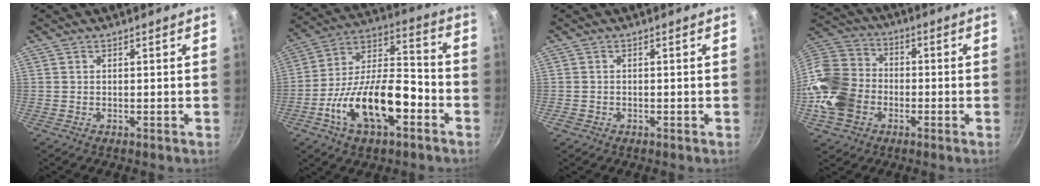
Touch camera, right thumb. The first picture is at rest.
{"total": 19.5, "force": [-7.5, 9.2, 15.5], "torque": [-0.248, 0.052, -0.137]}
{"total": 1.1, "force": [-0.5, 0.8, 0.4], "torque": [-0.008, 0.002, -0.006]}
{"total": 17.2, "force": [-4.3, 13.7, 9.4], "torque": [-0.183, 0.041, -0.094]}